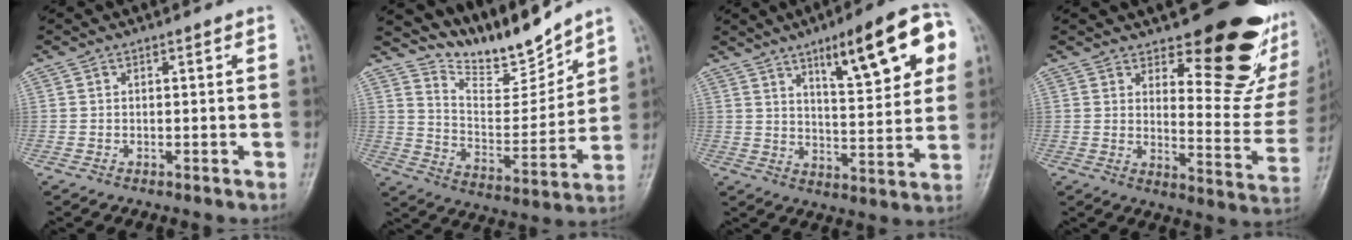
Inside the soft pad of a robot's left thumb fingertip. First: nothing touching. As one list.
[{"total": 12.7, "force": [12.0, 2.1, 3.4], "torque": [-0.025, -0.090, 0.225]}, {"total": 16.9, "force": [7.8, 4.8, 14.2], "torque": [-0.175, -0.023, 0.112]}, {"total": 20.9, "force": [12.4, 8.1, 14.8], "torque": [-0.138, -0.098, 0.170]}]